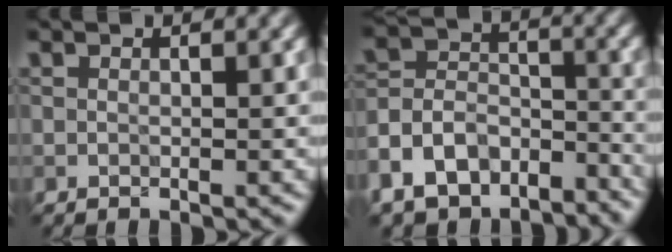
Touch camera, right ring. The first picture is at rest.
{"total": 9.1, "force": [-6.7, 5.5, 2.9], "torque": [-0.064, 0.009, -0.124]}